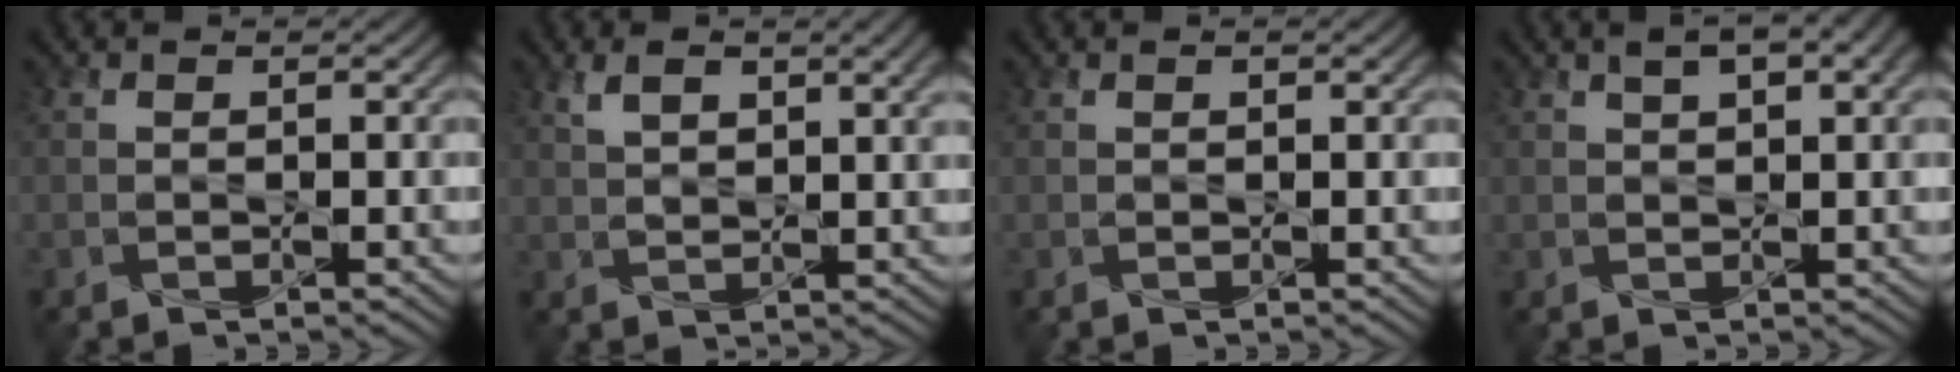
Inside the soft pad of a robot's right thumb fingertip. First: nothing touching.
{"total": 5.9, "force": [3.0, 2.2, 4.6], "torque": [-0.092, 0.006, 0.058]}
{"total": 0.7, "force": [0.4, 0.2, 0.5], "torque": [-0.010, 0.002, 0.008]}
{"total": 5.7, "force": [2.9, 2.0, 4.4], "torque": [-0.077, 0.009, 0.047]}